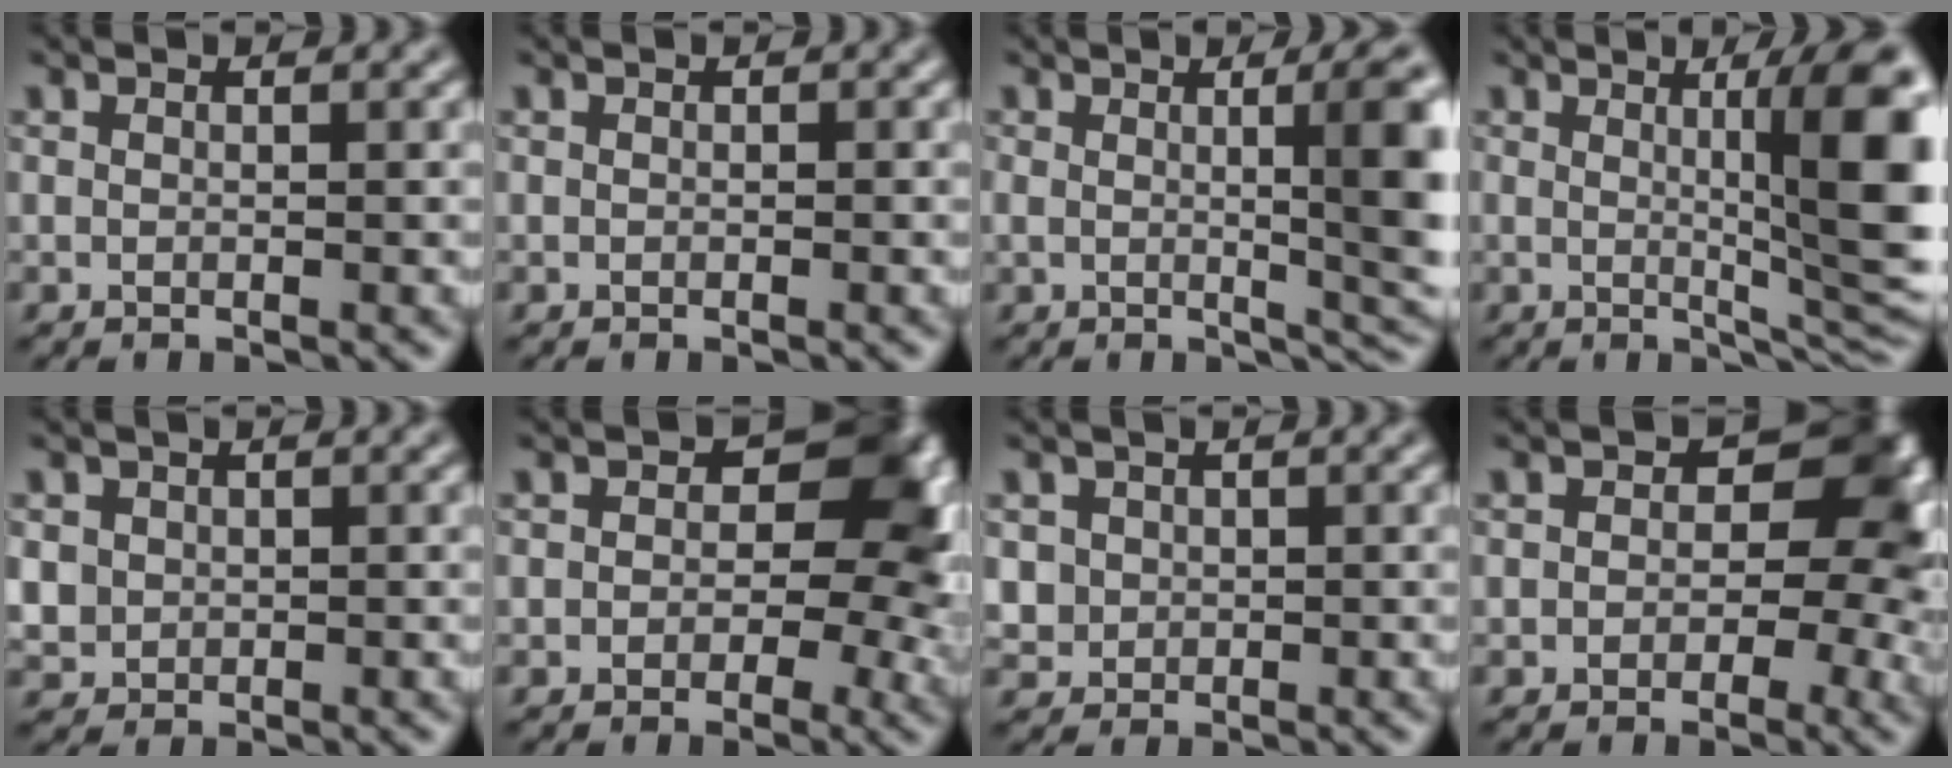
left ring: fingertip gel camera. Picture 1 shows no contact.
{"total": 0.0}
{"total": 7.2, "force": [0.7, 2.1, 6.9], "torque": [-0.067, 0.002, 0.017]}
{"total": 9.4, "force": [1.3, 1.8, 9.2], "torque": [-0.109, 0.000, 0.028]}
{"total": 1.5, "force": [0.2, 1.5, 0.2], "torque": [-0.009, 0.000, 0.013]}
{"total": 10.7, "force": [0.6, 7.4, 7.7], "torque": [-0.058, 0.013, -0.003]}
{"total": 1.3, "force": [0.0, 1.3, -0.1], "torque": [0.001, -0.002, 0.013]}
{"total": 9.7, "force": [0.2, 6.8, 7.0], "torque": [-0.042, 0.016, -0.011]}